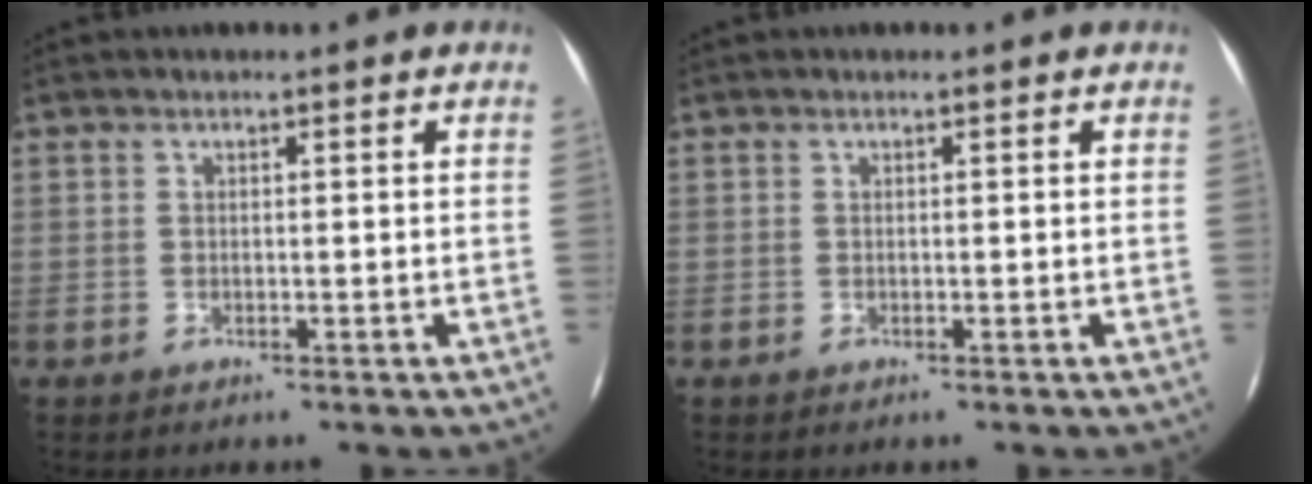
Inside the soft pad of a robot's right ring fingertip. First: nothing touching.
{"total": 0.0}